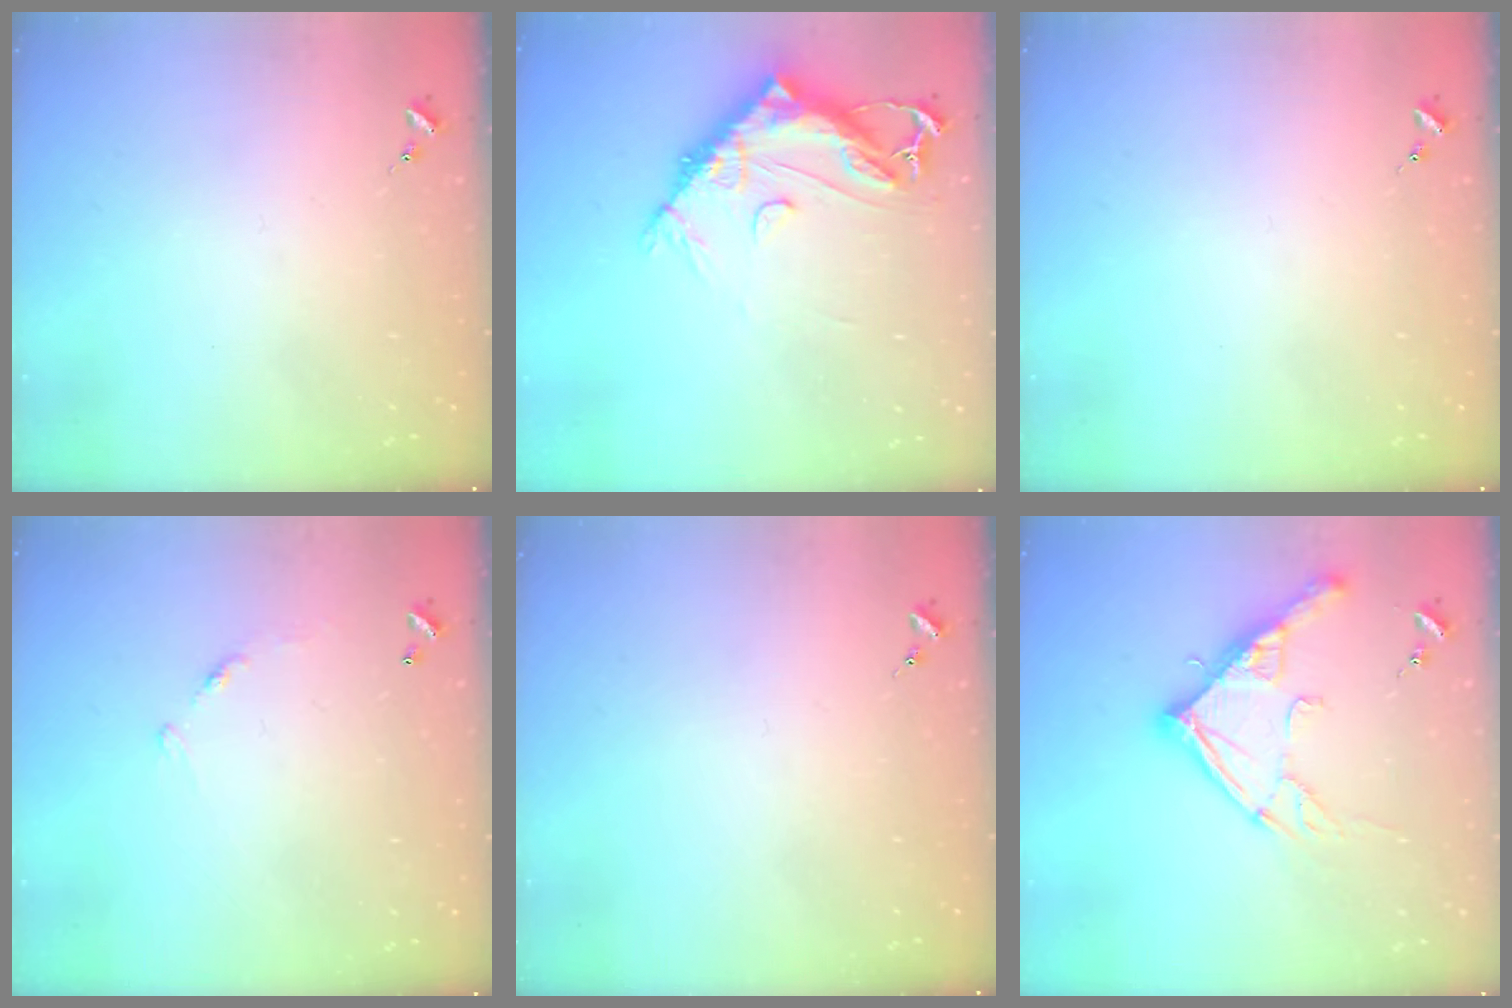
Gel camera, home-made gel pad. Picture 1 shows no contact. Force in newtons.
{"total": 14.1, "press": 14.0, "slide": 1.4}
{"total": 0.0}
{"total": 6.8, "press": 6.8, "slide": 0.4}
{"total": 0.0}
{"total": 16.2, "press": 16.1, "slide": 1.7}